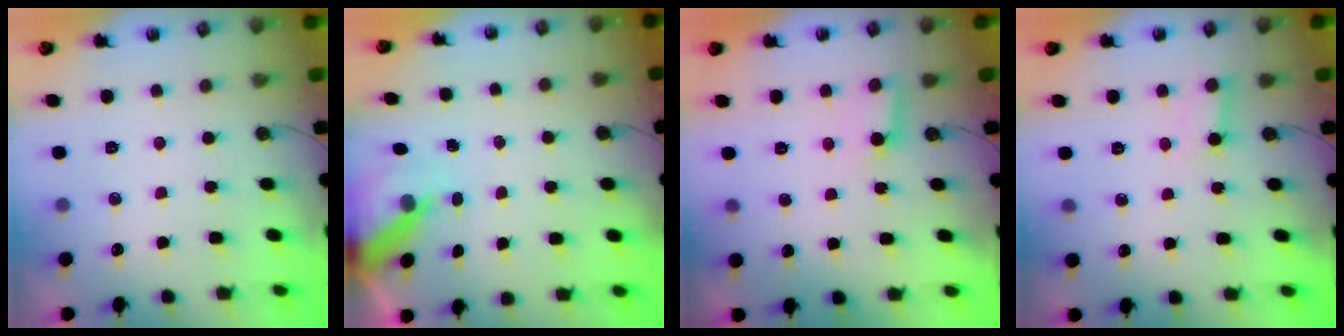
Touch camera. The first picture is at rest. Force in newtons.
{"total": 6.1, "press": 6.0, "slide": 0.5}
{"total": 5.6, "press": 5.6, "slide": 0.7}
{"total": 3.7, "press": 3.7, "slide": 0.3}